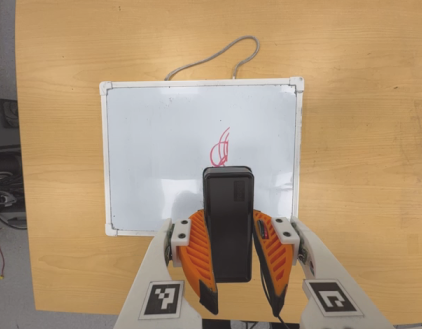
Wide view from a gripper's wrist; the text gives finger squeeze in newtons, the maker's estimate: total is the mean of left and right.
{"total": 7.0, "left": 5.5, "right": 8.5}